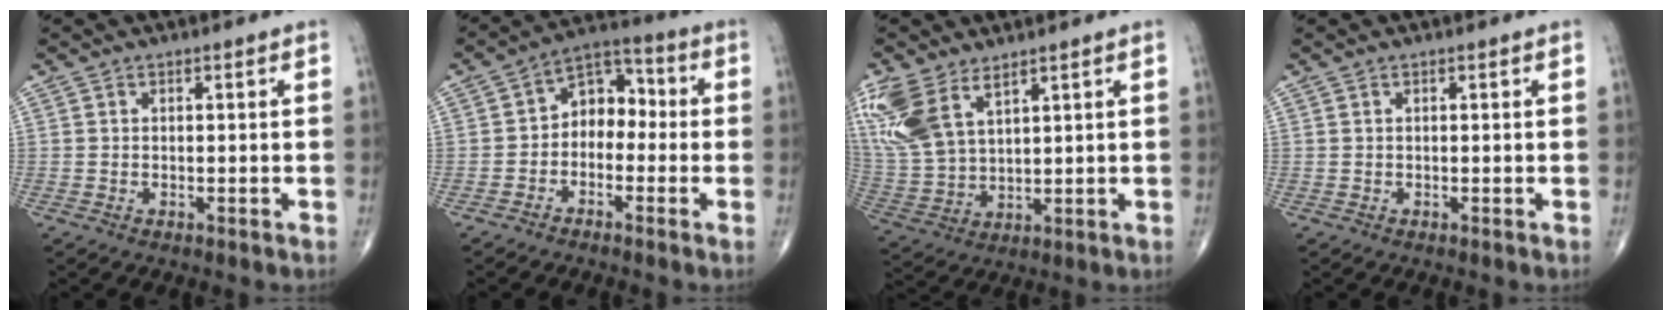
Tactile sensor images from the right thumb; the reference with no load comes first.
{"total": 7.8, "force": [-1.3, 5.7, 5.1], "torque": [-0.041, 0.042, -0.043]}
{"total": 13.1, "force": [7.5, 6.6, 8.4], "torque": [-0.189, -0.019, 0.167]}
{"total": 0.0}